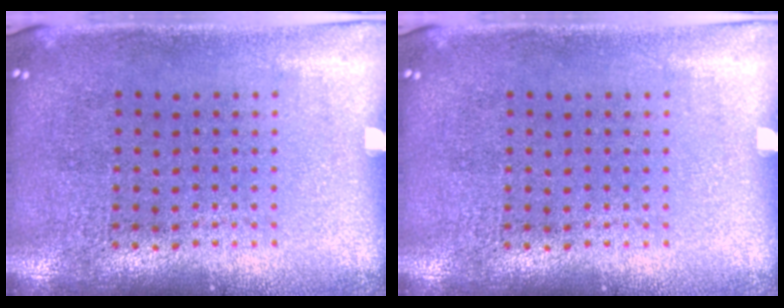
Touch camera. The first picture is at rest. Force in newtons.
{"total": 0.0}